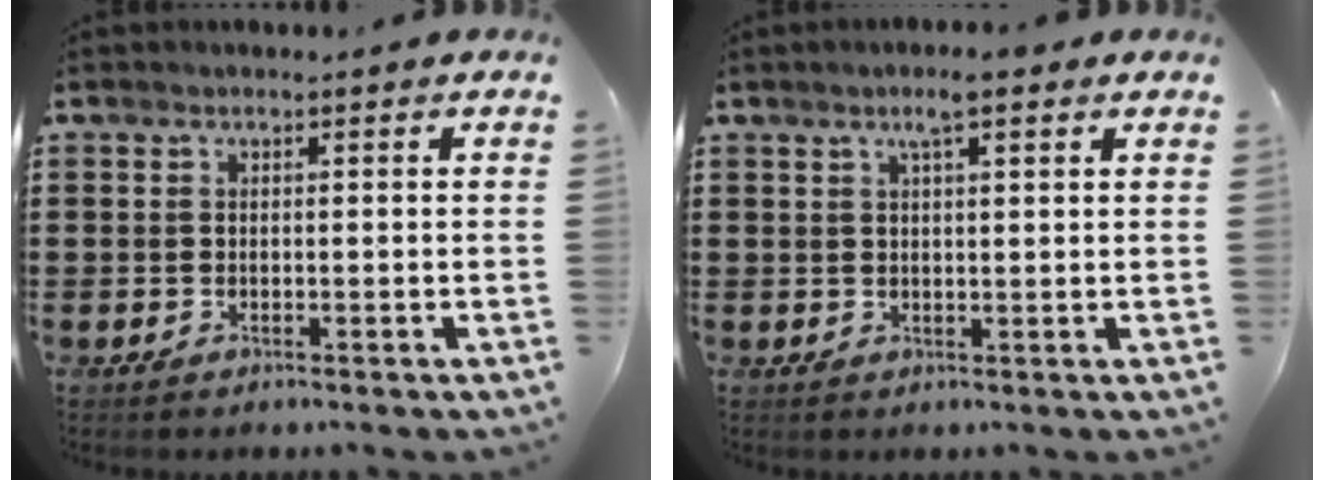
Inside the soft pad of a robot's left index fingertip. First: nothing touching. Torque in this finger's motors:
{"motor_torque": [1.08, -1.06, 0.30, 0.09]}